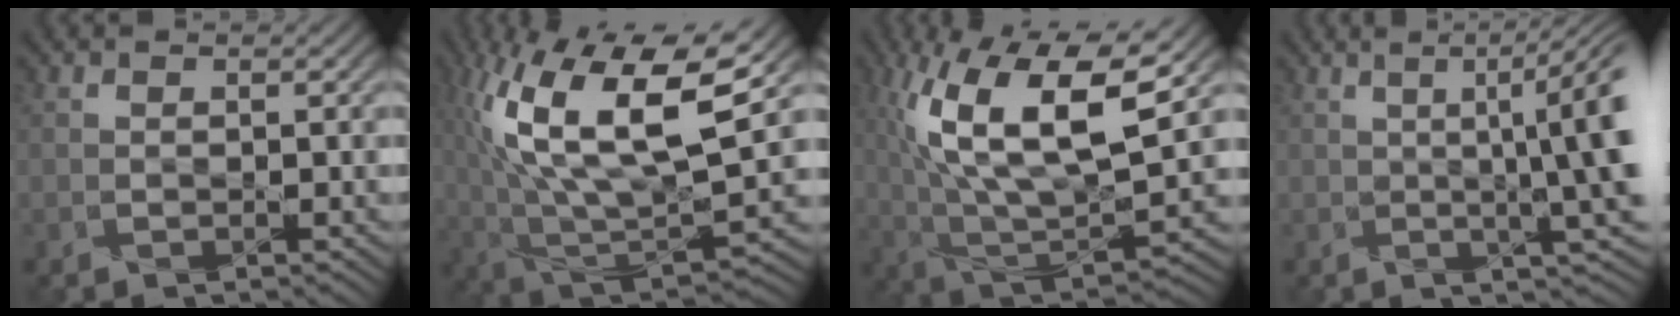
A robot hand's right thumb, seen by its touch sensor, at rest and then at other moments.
{"total": 17.5, "force": [4.7, 7.7, 15.0], "torque": [-0.305, 0.013, 0.081]}
{"total": 15.8, "force": [4.3, 6.4, 13.7], "torque": [-0.281, -0.001, 0.086]}
{"total": 10.4, "force": [1.2, 1.9, 10.1], "torque": [-0.119, 0.009, 0.027]}